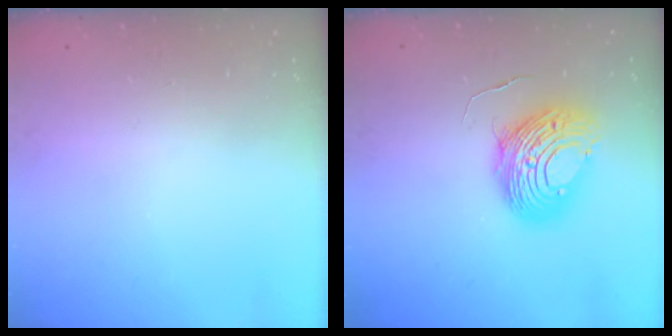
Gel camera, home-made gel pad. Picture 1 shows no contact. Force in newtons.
{"total": 12.1, "press": 12.1, "slide": 1.2}